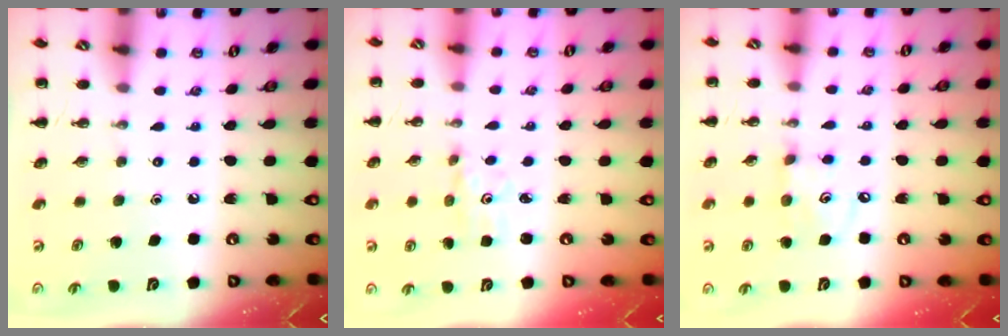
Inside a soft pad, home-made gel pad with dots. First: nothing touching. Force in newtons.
{"total": 2.1, "press": 2.0, "slide": 0.7}
{"total": 5.3, "press": 5.2, "slide": 1.0}